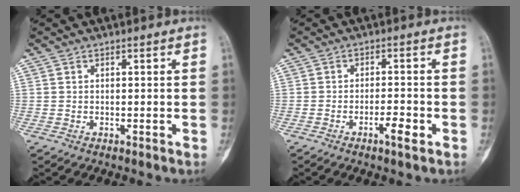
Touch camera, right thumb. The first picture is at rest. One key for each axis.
{"total": 3.6, "fx": -1.8, "fy": 0.8, "fz": 3.1, "tx": -0.053, "ty": 0.008, "tz": -0.031}